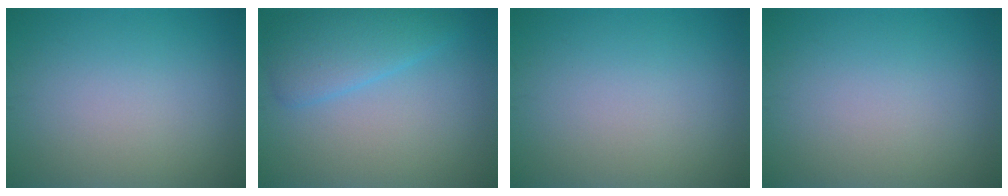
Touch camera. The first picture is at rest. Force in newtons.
{"total": 3.7, "press": 3.7, "slide": 0.1}
{"total": 0.0}
{"total": 0.0}